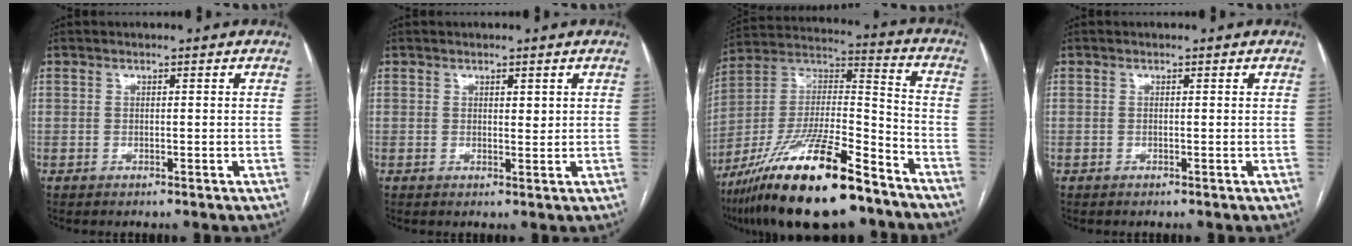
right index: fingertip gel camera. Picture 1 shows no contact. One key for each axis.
{"total": 1.3, "fx": 0.6, "fy": 0.5, "fz": 1.0, "tx": -0.014, "ty": -0.004, "tz": 0.009}
{"total": 24.4, "fx": -17.0, "fy": 4.5, "fz": 16.9, "tx": -0.309, "ty": -0.018, "tz": -0.298}
{"total": 0.0}